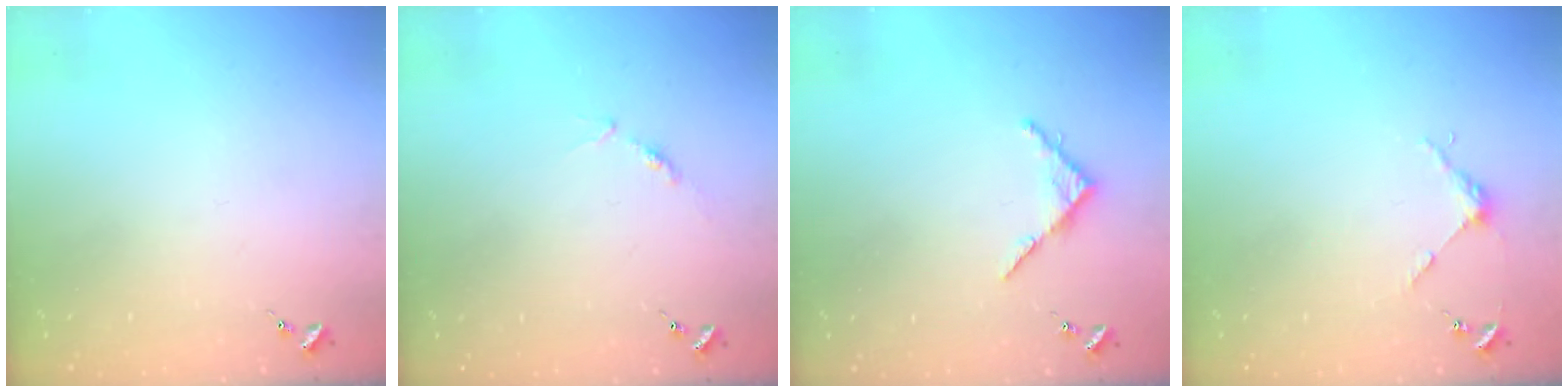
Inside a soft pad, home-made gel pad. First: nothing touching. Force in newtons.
{"total": 4.7, "press": 4.7, "slide": 0.5}
{"total": 4.9, "press": 4.9, "slide": 0.5}
{"total": 3.7, "press": 3.7, "slide": 0.3}